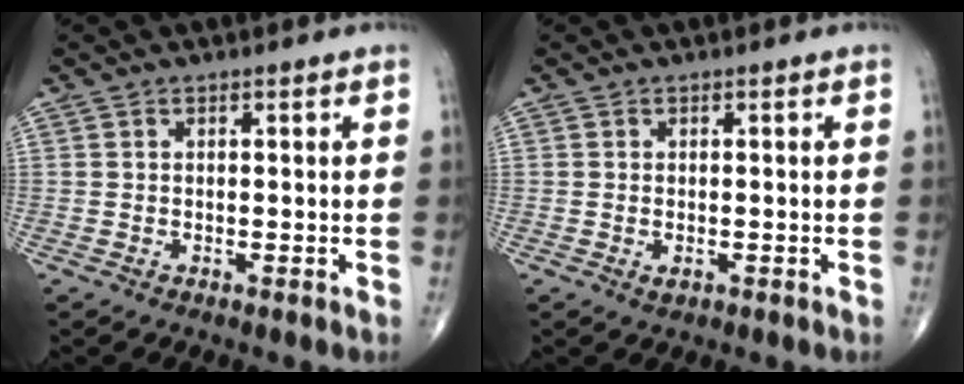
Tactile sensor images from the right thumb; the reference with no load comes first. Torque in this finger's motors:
{"motor_torque": [-0.60, -0.10, 0.13, 0.10, -0.02]}